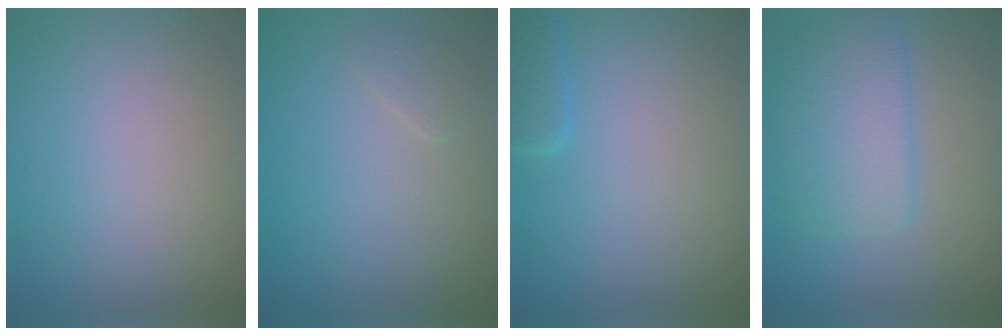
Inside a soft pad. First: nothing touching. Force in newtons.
{"total": 0.9, "press": 0.9, "slide": 0.0}
{"total": 1.6, "press": 1.6, "slide": 0.1}
{"total": 4.4, "press": 4.4, "slide": 0.0}